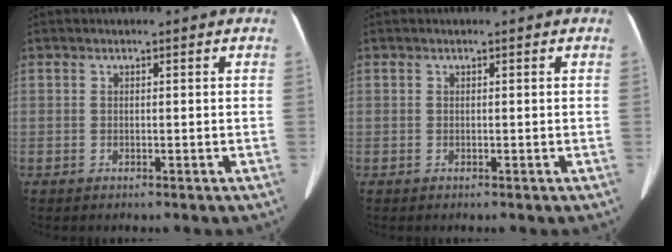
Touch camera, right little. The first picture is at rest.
{"total": 0.0}